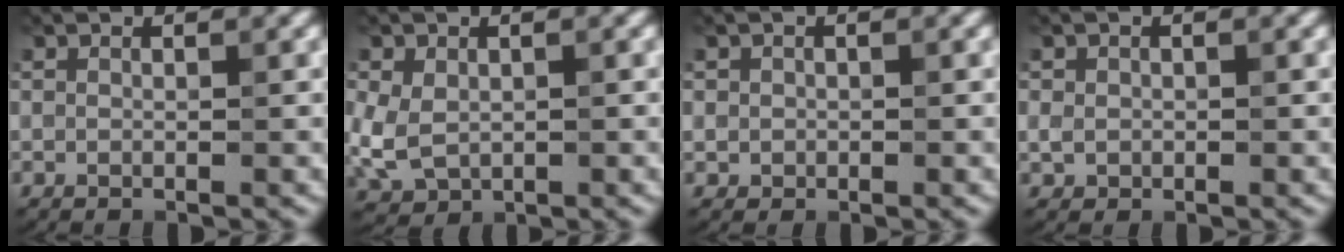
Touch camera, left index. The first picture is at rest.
{"total": 4.6, "force": [-0.5, 3.4, 3.0], "torque": [-0.074, -0.009, -0.006]}
{"total": 0.9, "force": [0.1, 0.9, 0.1], "torque": [0.008, -0.003, 0.000]}
{"total": 1.3, "force": [0.0, 1.1, 0.5], "torque": [-0.007, -0.002, -0.003]}